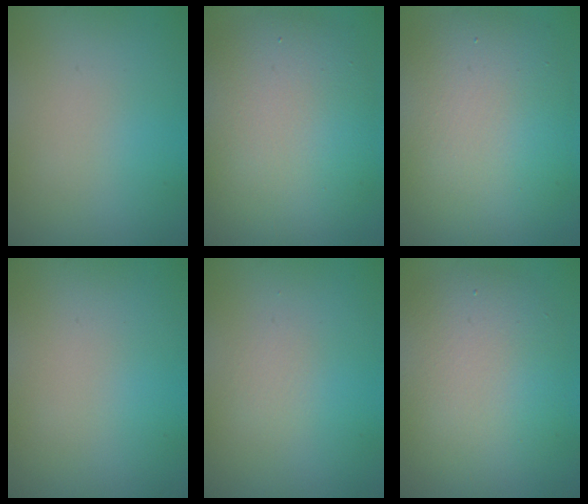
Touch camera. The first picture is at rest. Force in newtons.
{"total": 8.8, "press": 8.8, "slide": 0.7}
{"total": 9.8, "press": 9.8, "slide": 0.9}
{"total": 0.0}
{"total": 0.0}
{"total": 7.0, "press": 7.0, "slide": 0.6}